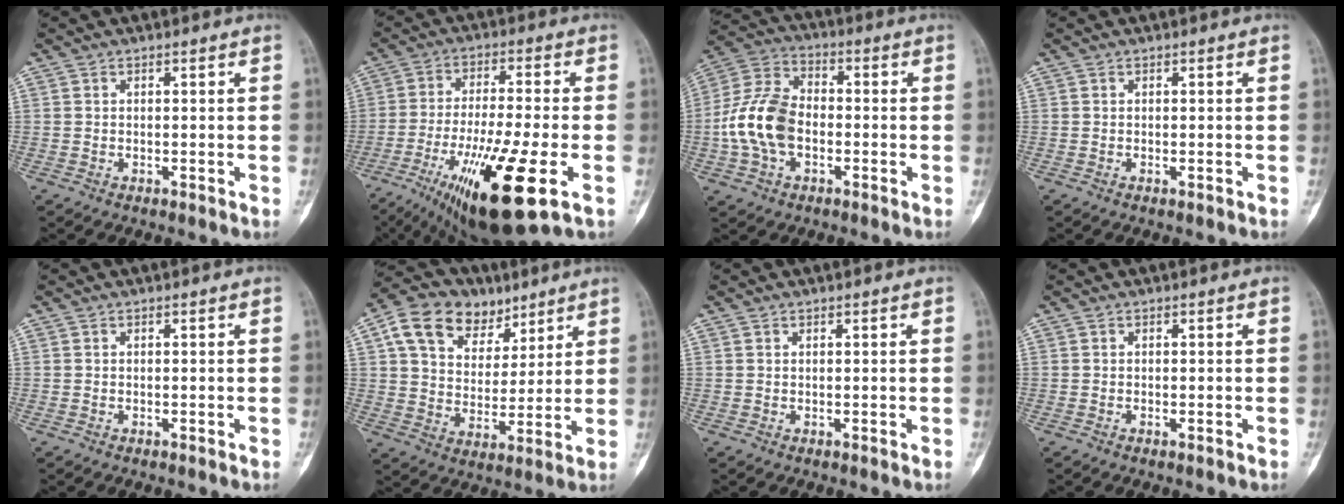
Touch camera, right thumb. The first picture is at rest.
{"total": 19.4, "force": [-7.8, 4.0, 17.3], "torque": [-0.316, -0.010, -0.122]}
{"total": 13.2, "force": [-2.3, 8.7, 9.6], "torque": [-0.189, 0.034, -0.051]}
{"total": 0.0}
{"total": 0.0}
{"total": 16.2, "force": [8.8, 11.1, 7.9], "torque": [-0.104, -0.011, 0.157]}
{"total": 0.0}
{"total": 0.0}